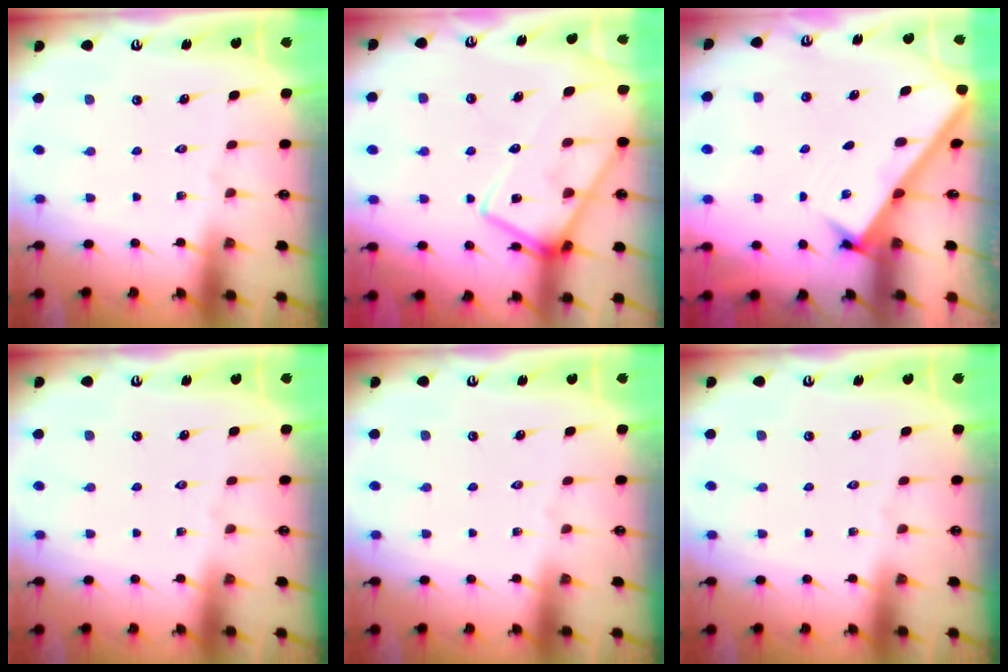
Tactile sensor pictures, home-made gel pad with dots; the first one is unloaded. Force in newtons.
{"total": 16.3, "press": 16.3, "slide": 1.4}
{"total": 2.5, "press": 2.5, "slide": 0.2}
{"total": 0.0}
{"total": 0.0}
{"total": 0.0}